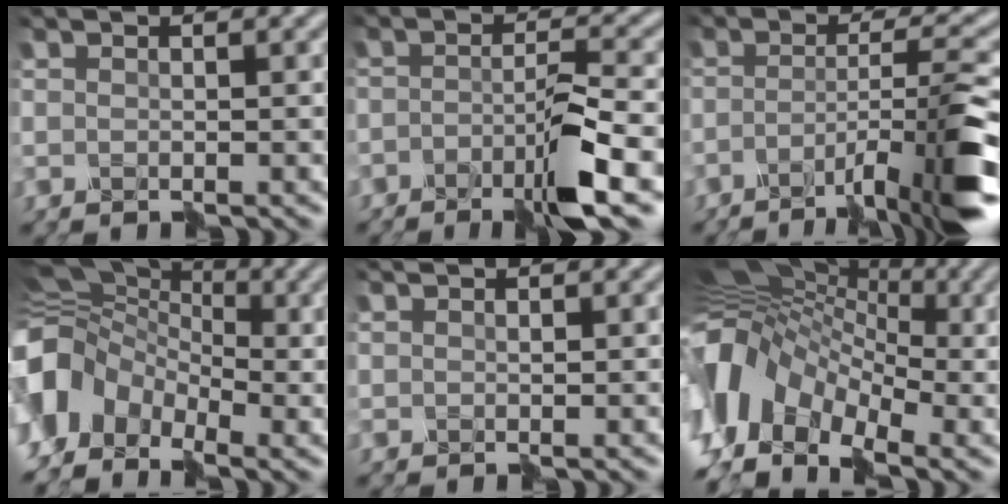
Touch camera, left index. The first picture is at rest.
{"total": 5.1, "force": [-3.1, 0.6, 4.0], "torque": [-0.080, 0.007, -0.061]}
{"total": 8.8, "force": [-4.8, 1.1, 7.3], "torque": [-0.110, 0.015, -0.086]}
{"total": 8.4, "force": [-1.8, 7.1, 4.2], "torque": [-0.100, 0.007, -0.043]}
{"total": 0.5, "force": [0.5, 0.0, -0.3], "torque": [0.004, 0.006, 0.006]}
{"total": 12.2, "force": [-1.2, 9.4, 7.8], "torque": [-0.168, 0.017, -0.039]}